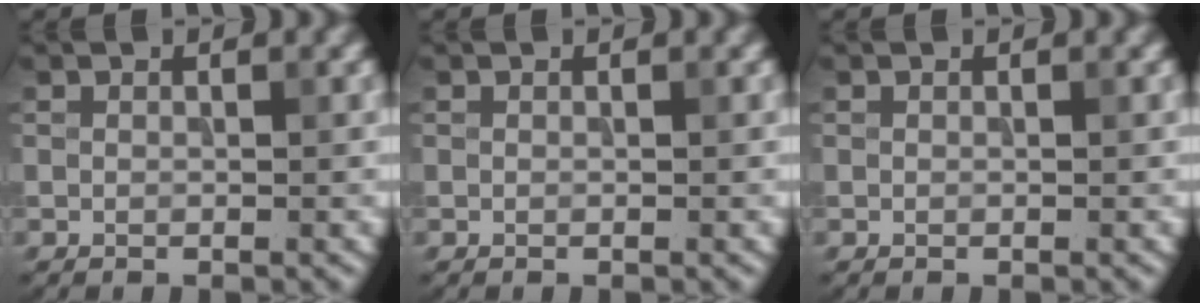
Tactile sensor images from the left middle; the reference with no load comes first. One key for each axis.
{"total": 0.0}
{"total": 0.0}